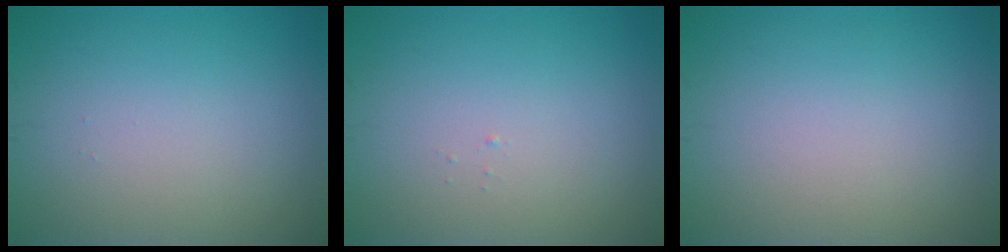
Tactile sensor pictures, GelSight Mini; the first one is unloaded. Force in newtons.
{"total": 0.0}
{"total": 0.0}